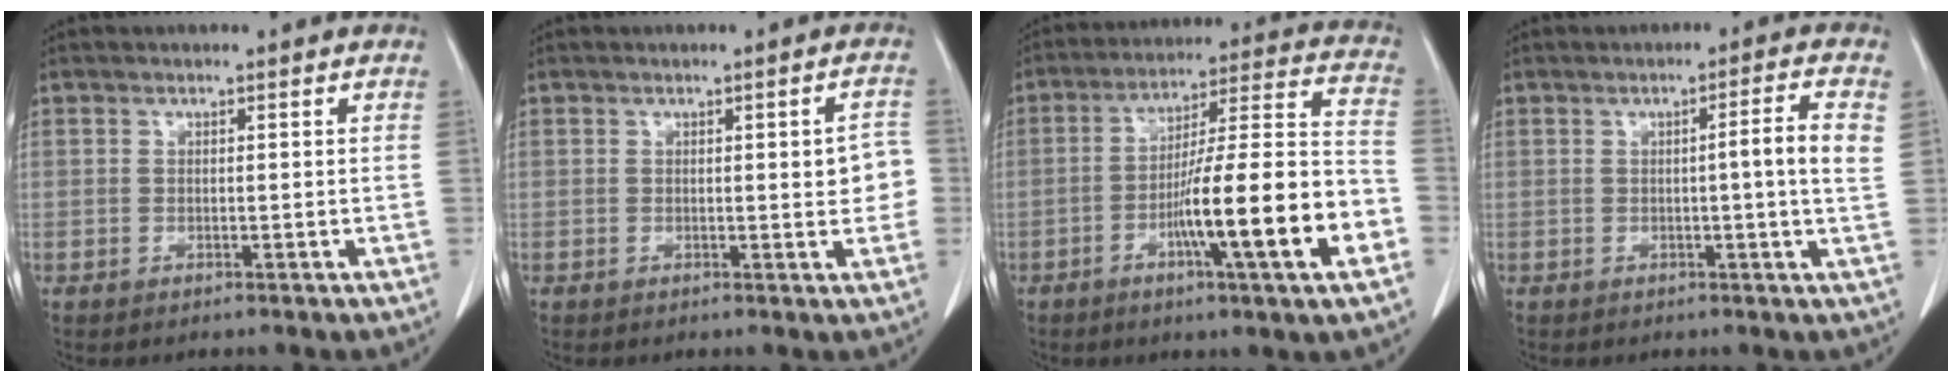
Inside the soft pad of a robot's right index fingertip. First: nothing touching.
{"total": 3.9, "force": [-0.1, 1.0, 3.8], "torque": [-0.034, 0.005, -0.005]}
{"total": 18.3, "force": [-6.4, 0.3, 17.2], "torque": [-0.253, 0.006, -0.098]}
{"total": 4.9, "force": [0.5, -0.7, 4.8], "torque": [-0.068, 0.000, 0.006]}